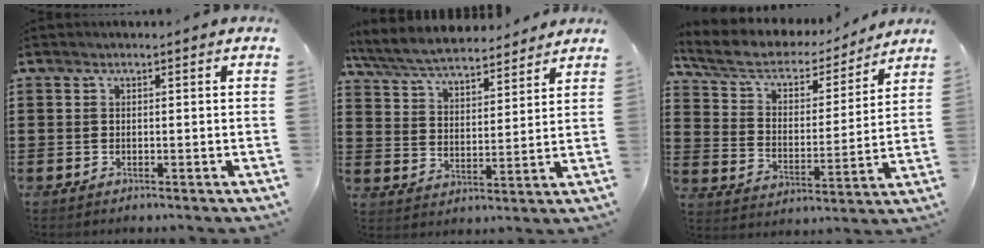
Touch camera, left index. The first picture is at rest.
{"total": 6.5, "force": [6.2, 0.9, 2.0], "torque": [-0.065, -0.031, 0.108]}
{"total": 6.2, "force": [4.9, 2.6, 2.7], "torque": [-0.077, -0.028, 0.081]}